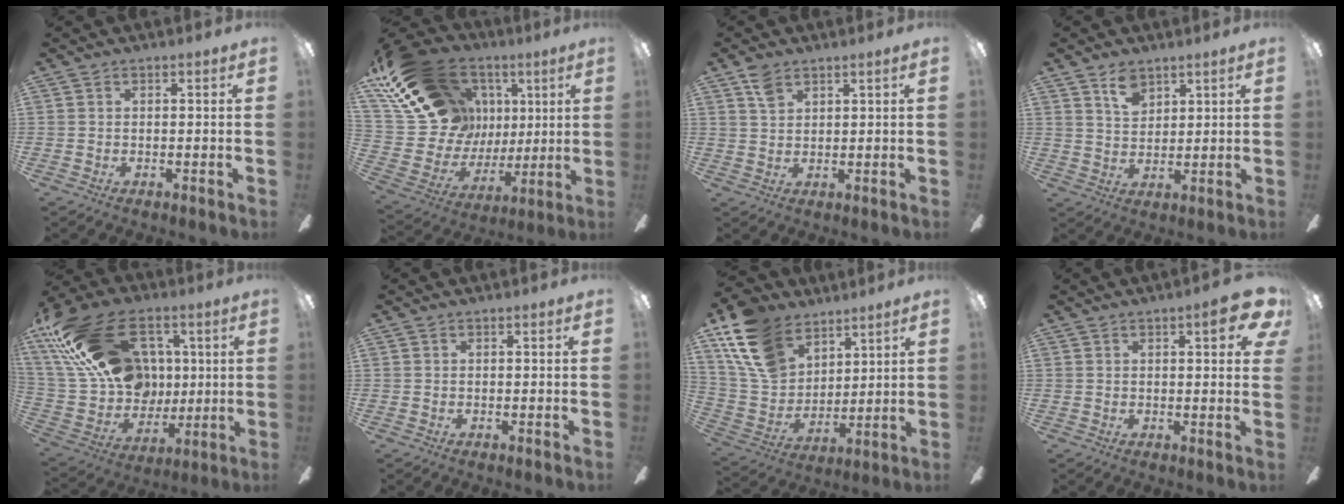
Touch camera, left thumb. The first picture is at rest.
{"total": 24.5, "force": [11.3, 18.3, 11.8], "torque": [-0.246, -0.048, 0.240]}
{"total": 3.8, "force": [2.8, 1.6, 2.0], "torque": [-0.047, -0.001, 0.054]}
{"total": 5.5, "force": [4.0, 2.8, 2.5], "torque": [-0.045, -0.012, 0.073]}
{"total": 30.2, "force": [11.5, 20.8, 18.7], "torque": [-0.374, -0.026, 0.232]}
{"total": 0.0}
{"total": 16.8, "force": [11.0, 10.4, 7.2], "torque": [-0.176, -0.042, 0.217]}
{"total": 7.3, "force": [3.0, 2.1, 6.3], "torque": [-0.072, -0.010, 0.041]}